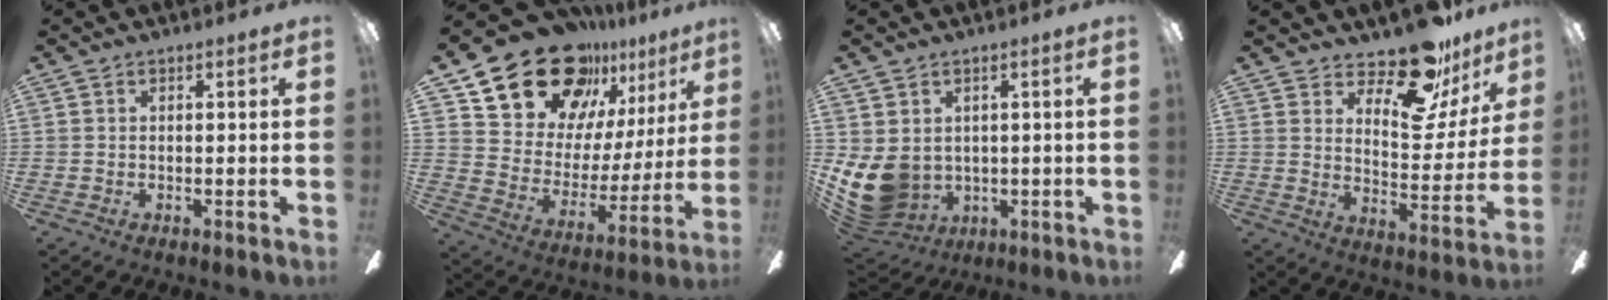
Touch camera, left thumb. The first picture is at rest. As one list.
[{"total": 23.0, "force": [17.7, 12.1, 8.4], "torque": [-0.149, -0.116, 0.332]}, {"total": 10.7, "force": [-0.2, 9.3, 5.3], "torque": [-0.152, -0.012, 0.000]}, {"total": 18.0, "force": [13.7, 7.0, 9.2], "torque": [-0.136, -0.094, 0.231]}]